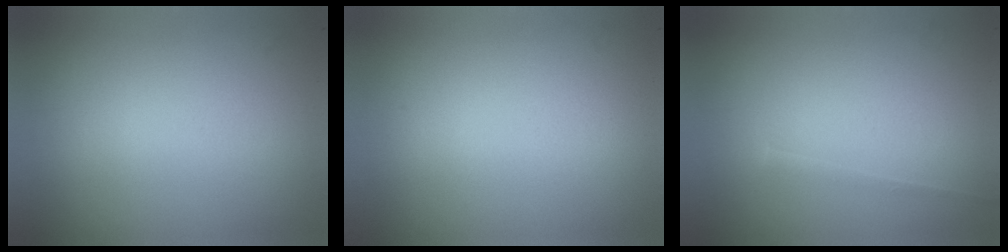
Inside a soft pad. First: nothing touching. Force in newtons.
{"total": 0.0}
{"total": 1.7}